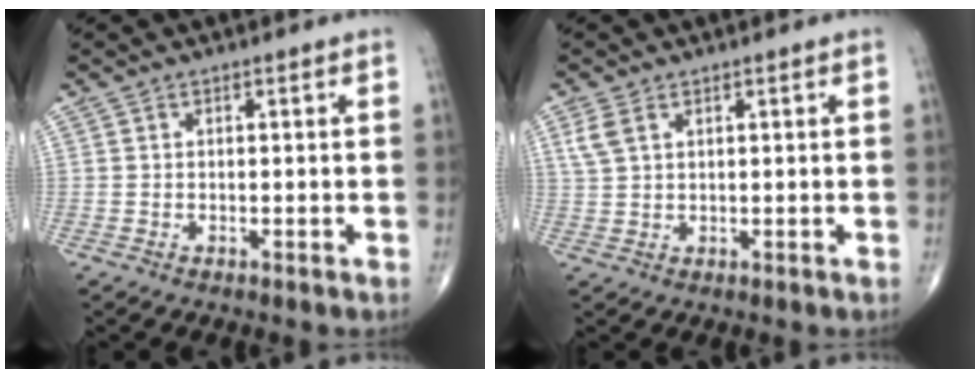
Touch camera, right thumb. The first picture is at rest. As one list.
[{"total": 3.2, "force": [1.6, 1.9, 2.1], "torque": [-0.053, 0.006, 0.040]}]